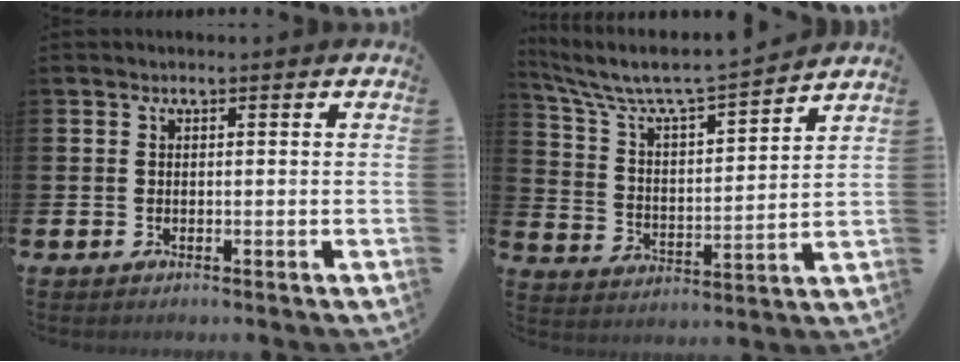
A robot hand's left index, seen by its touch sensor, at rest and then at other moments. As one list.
[{"total": 7.5, "force": [7.1, 0.8, 2.4], "torque": [-0.084, -0.055, 0.118]}]